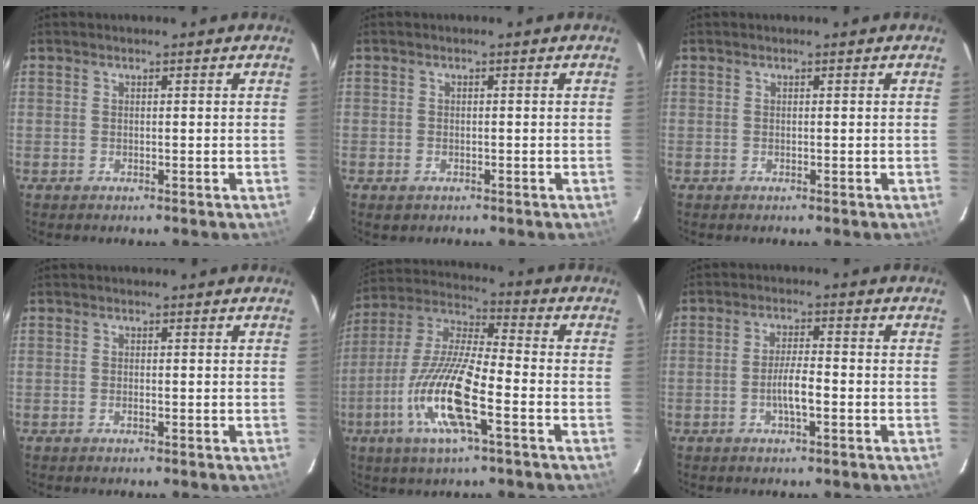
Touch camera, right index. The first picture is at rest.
{"total": 1.8, "force": [-1.0, 1.3, 0.6], "torque": [-0.012, -0.002, -0.014]}
{"total": 0.0}
{"total": 0.6, "force": [-0.4, 0.1, 0.5], "torque": [-0.009, 0.000, -0.009]}
{"total": 16.4, "force": [-6.4, 3.1, 14.7], "torque": [-0.307, -0.016, -0.134]}
{"total": 4.6, "force": [-1.8, 0.7, 4.2], "torque": [-0.080, 0.001, -0.031]}